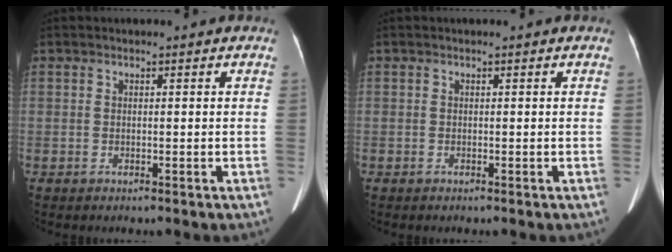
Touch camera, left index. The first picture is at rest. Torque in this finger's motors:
{"motor_torque": [-0.13, -0.02, 0.01, -0.01]}